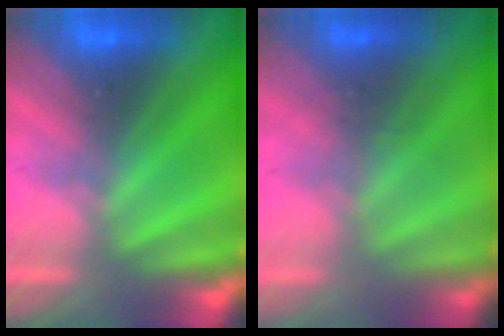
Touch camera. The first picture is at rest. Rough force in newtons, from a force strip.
{"total": 1.6}